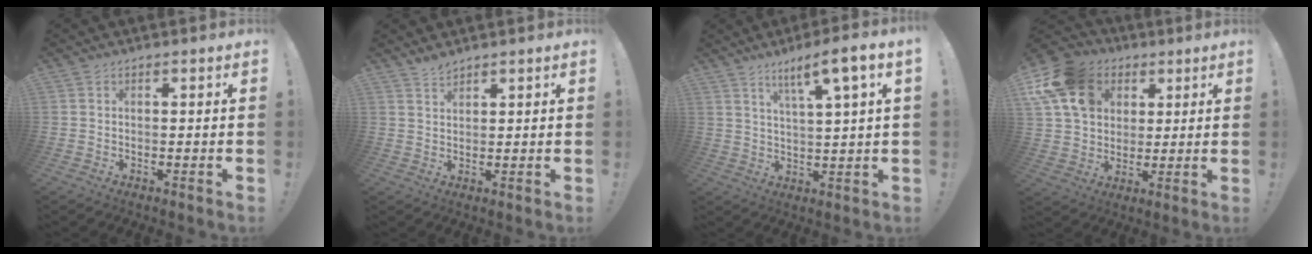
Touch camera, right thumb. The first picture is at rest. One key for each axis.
{"total": 2.7, "fx": 2.5, "fy": 0.6, "fz": 0.7, "tx": -0.001, "ty": -0.020, "tz": 0.044}
{"total": 7.4, "fx": 4.5, "fy": -0.2, "fz": 5.9, "tx": -0.090, "ty": -0.027, "tz": 0.067}
{"total": 14.0, "fx": 4.9, "fy": 11.0, "fz": 7.2, "tx": -0.141, "ty": -0.012, "tz": 0.098}